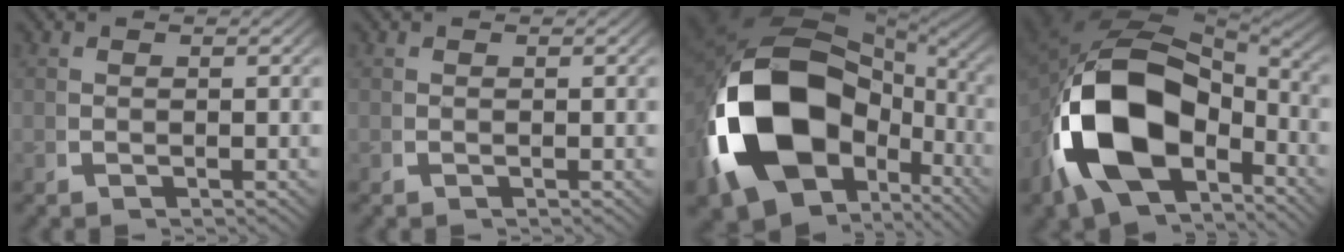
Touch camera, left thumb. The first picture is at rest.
{"total": 0.0}
{"total": 24.7, "force": [-2.4, 16.0, 18.7], "torque": [-0.399, -0.066, -0.009]}
{"total": 20.9, "force": [-2.1, 13.4, 15.9], "torque": [-0.341, -0.058, -0.010]}